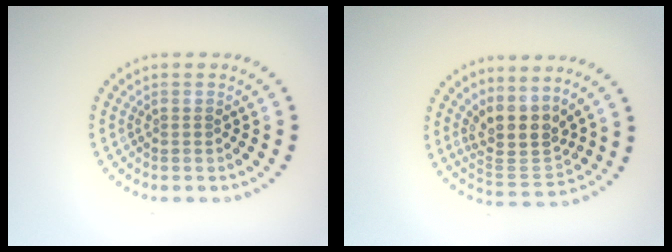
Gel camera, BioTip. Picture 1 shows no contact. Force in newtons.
{"total": 4.3, "press": 3.6, "slide": 2.3}